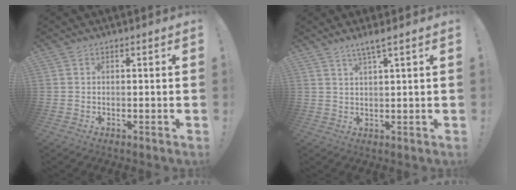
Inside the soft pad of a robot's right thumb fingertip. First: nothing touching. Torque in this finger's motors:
{"motor_torque": [-0.29, -0.01, -0.24, 0.30, 0.02]}